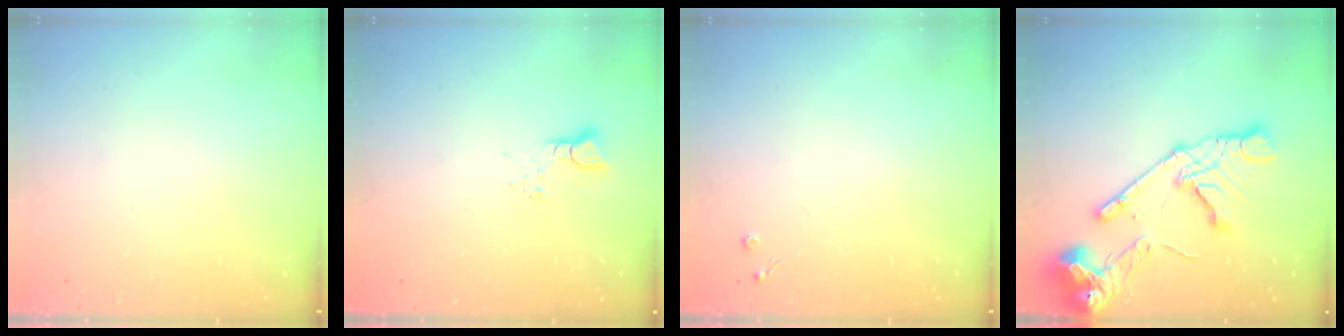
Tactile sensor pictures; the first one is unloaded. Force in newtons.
{"total": 2.8, "press": 2.8, "slide": 0.5}
{"total": 2.1, "press": 2.1, "slide": 0.4}
{"total": 18.1, "press": 18.0, "slide": 2.2}